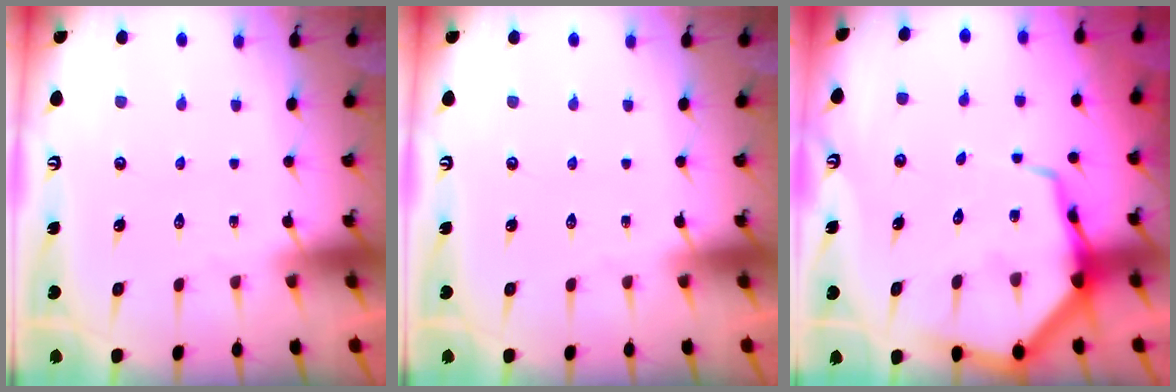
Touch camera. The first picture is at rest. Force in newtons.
{"total": 0.0}
{"total": 10.7, "press": 10.7, "slide": 1.1}